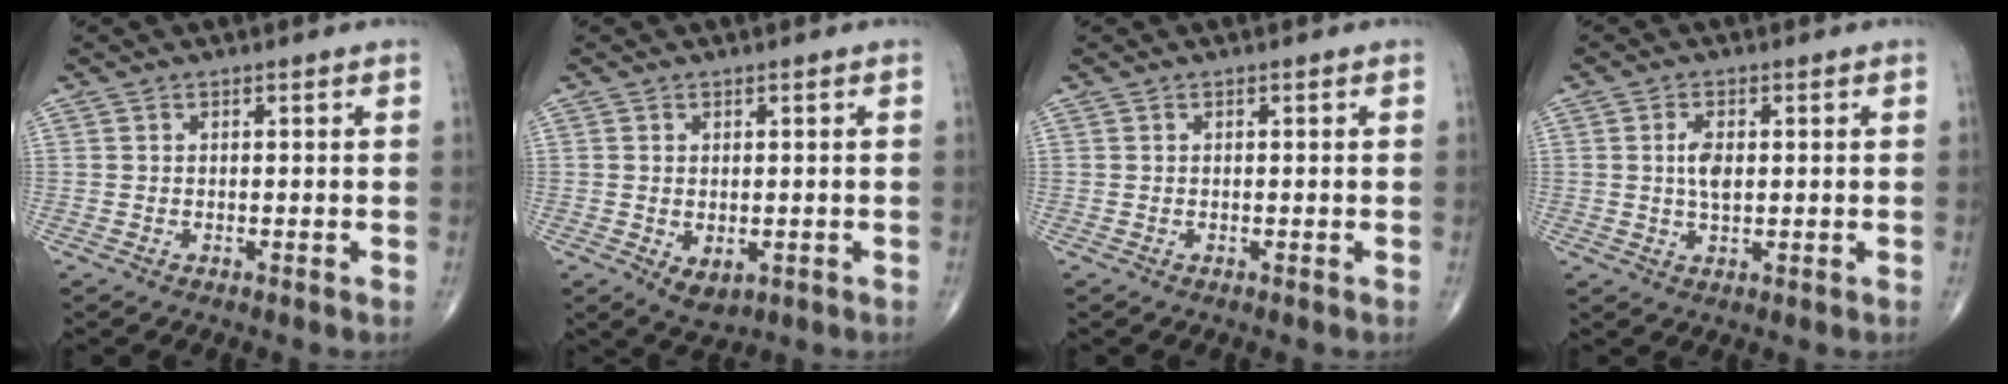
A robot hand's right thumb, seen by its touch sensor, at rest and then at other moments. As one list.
[{"total": 3.6, "force": [-0.7, 2.3, 2.7], "torque": [-0.036, -0.006, 0.001]}, {"total": 0.0}, {"total": 3.8, "force": [0.4, 2.0, 3.2], "torque": [-0.060, -0.002, 0.008]}]